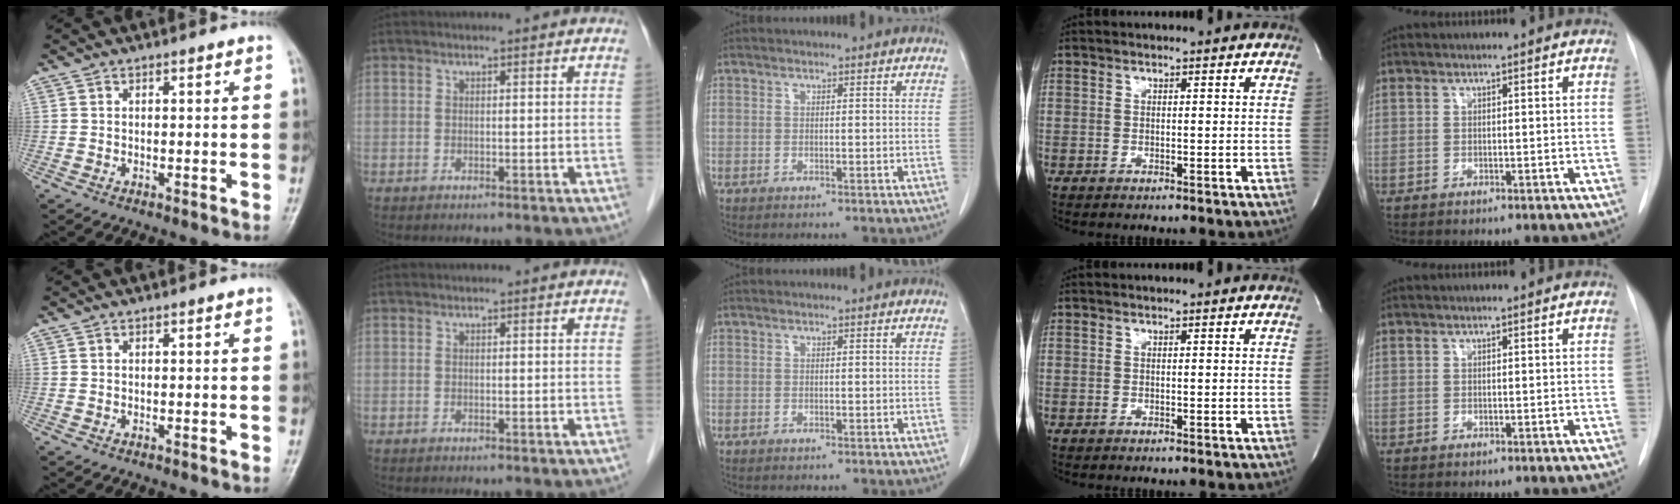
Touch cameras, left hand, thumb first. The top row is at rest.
{}